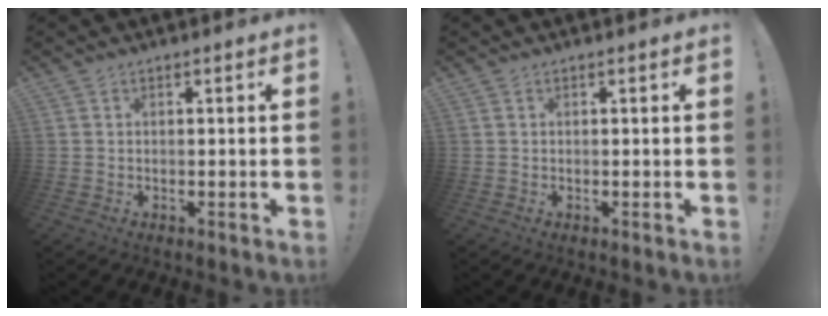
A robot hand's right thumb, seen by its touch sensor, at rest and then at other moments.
{"total": 0.0}